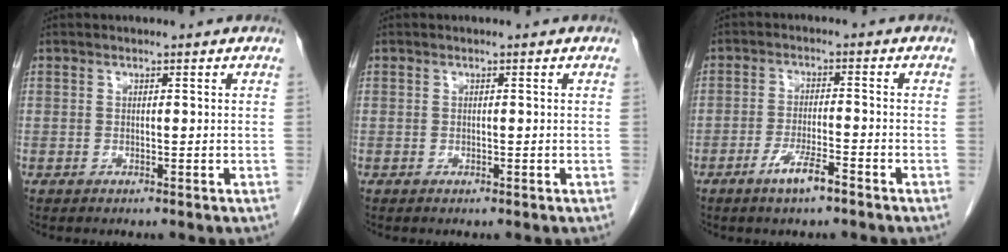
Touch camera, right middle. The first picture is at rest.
{"total": 0.0}
{"total": 4.7, "force": [-3.0, 0.4, 3.6], "torque": [-0.068, -0.003, -0.055]}